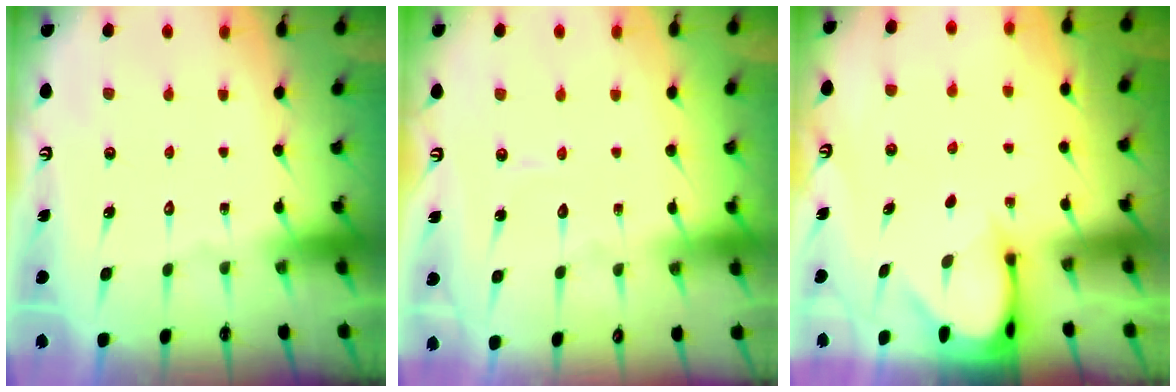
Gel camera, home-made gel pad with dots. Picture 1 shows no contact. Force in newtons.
{"total": 3.8, "press": 3.8, "slide": 0.3}
{"total": 3.1, "press": 3.1, "slide": 0.2}